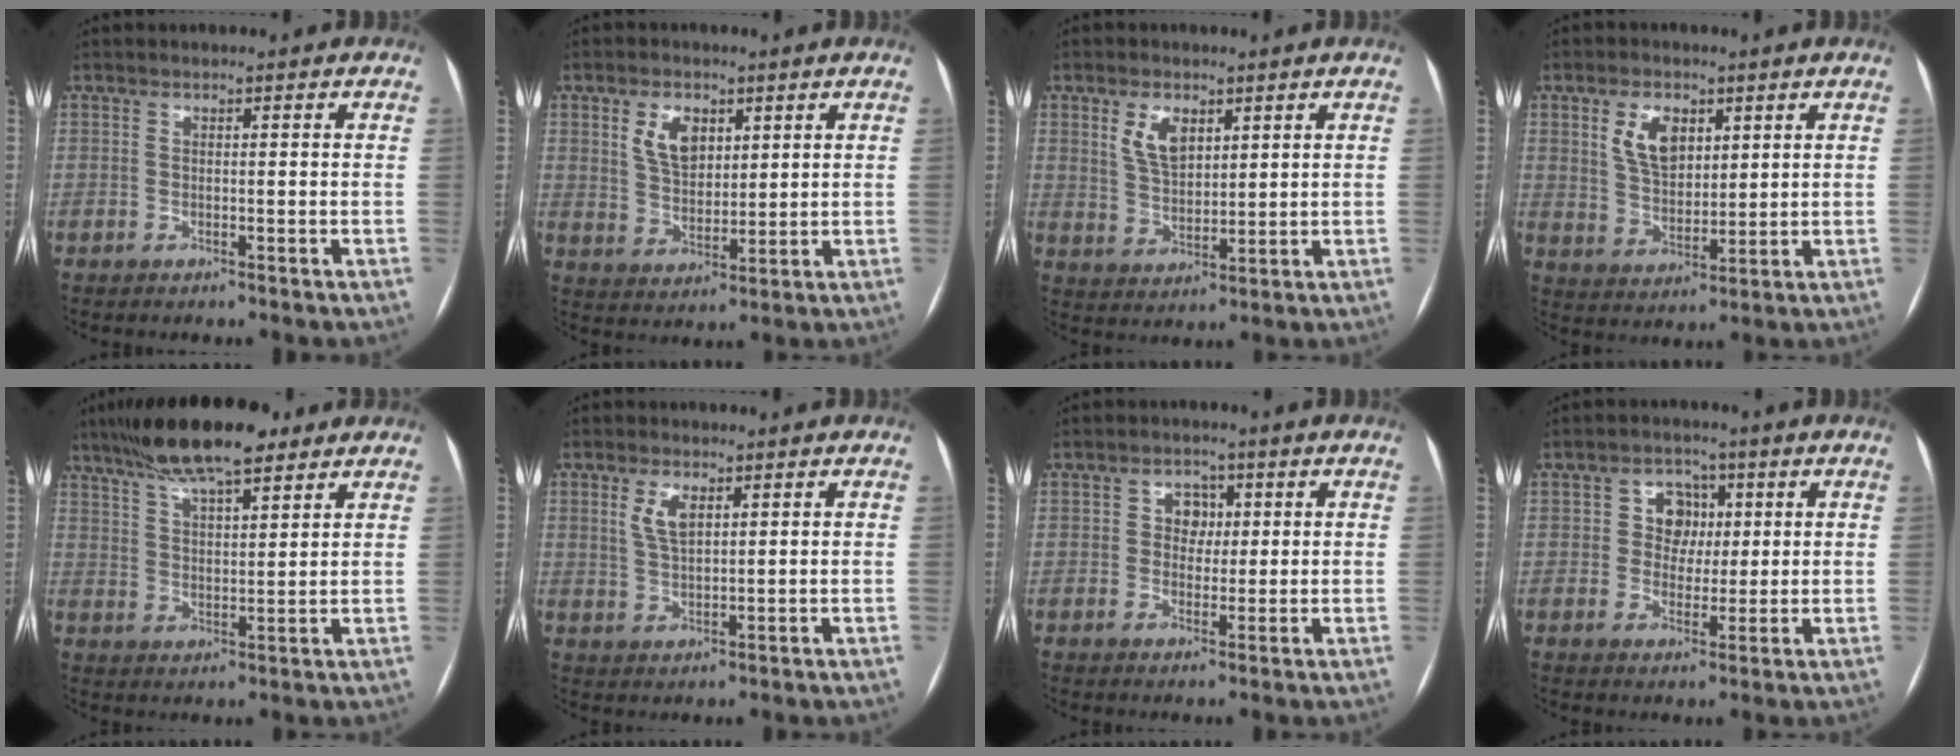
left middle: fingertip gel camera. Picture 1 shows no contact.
{"total": 6.4, "force": [2.9, 3.9, 4.2], "torque": [-0.080, 0.009, 0.060]}
{"total": 5.7, "force": [2.8, 3.1, 3.9], "torque": [-0.077, 0.005, 0.060]}
{"total": 7.1, "force": [3.1, 4.2, 4.8], "torque": [-0.093, 0.010, 0.066]}
{"total": 14.0, "force": [10.3, 3.0, 8.9], "torque": [-0.161, 0.025, 0.177]}
{"total": 4.0, "force": [1.8, 1.7, 3.2], "torque": [-0.066, 0.002, 0.039]}
{"total": 3.5, "force": [0.8, 2.8, 1.9], "torque": [-0.024, 0.008, 0.012]}
{"total": 5.0, "force": [1.2, 4.4, 2.0], "torque": [-0.026, 0.015, 0.022]}